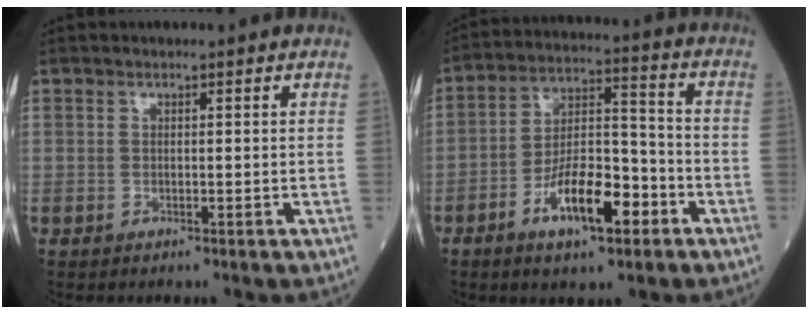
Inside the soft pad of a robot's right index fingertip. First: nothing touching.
{"total": 11.8, "force": [-5.7, 3.8, 9.6], "torque": [-0.178, 0.011, -0.096]}